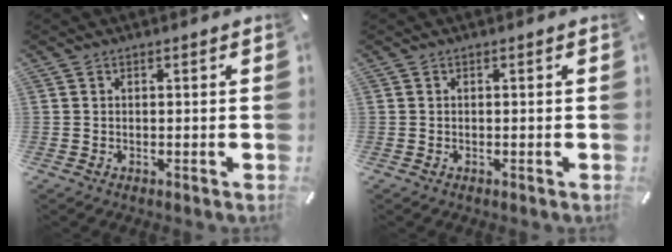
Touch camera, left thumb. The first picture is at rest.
{"total": 0.0}